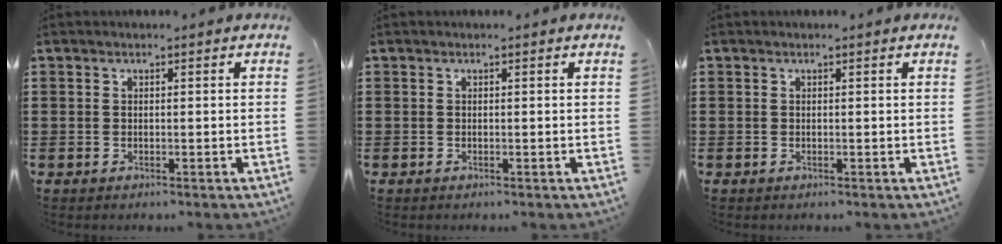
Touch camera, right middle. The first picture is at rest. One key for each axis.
{"total": 0.0}
{"total": 0.0}